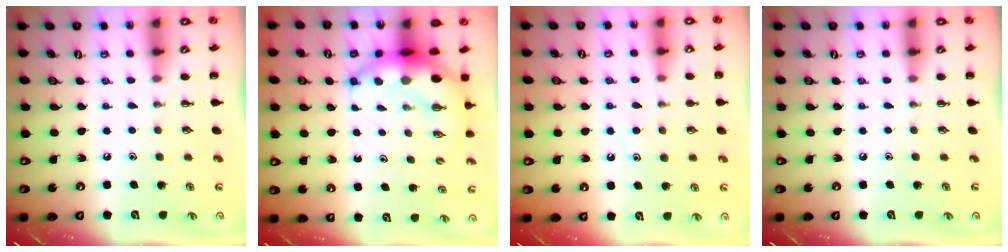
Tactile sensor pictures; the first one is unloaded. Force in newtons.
{"total": 9.4, "press": 9.1, "slide": 2.4}
{"total": 8.6, "press": 8.5, "slide": 1.1}
{"total": 0.0}